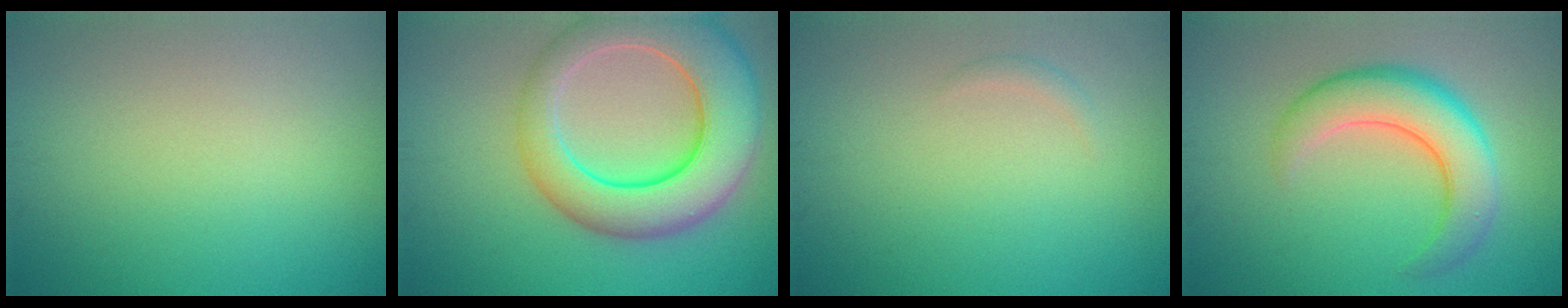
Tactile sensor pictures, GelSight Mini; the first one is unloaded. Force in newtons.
{"total": 10.3, "press": 10.3, "slide": 0.7}
{"total": 0.7, "press": 0.7, "slide": 0.1}
{"total": 6.6, "press": 6.5, "slide": 0.5}